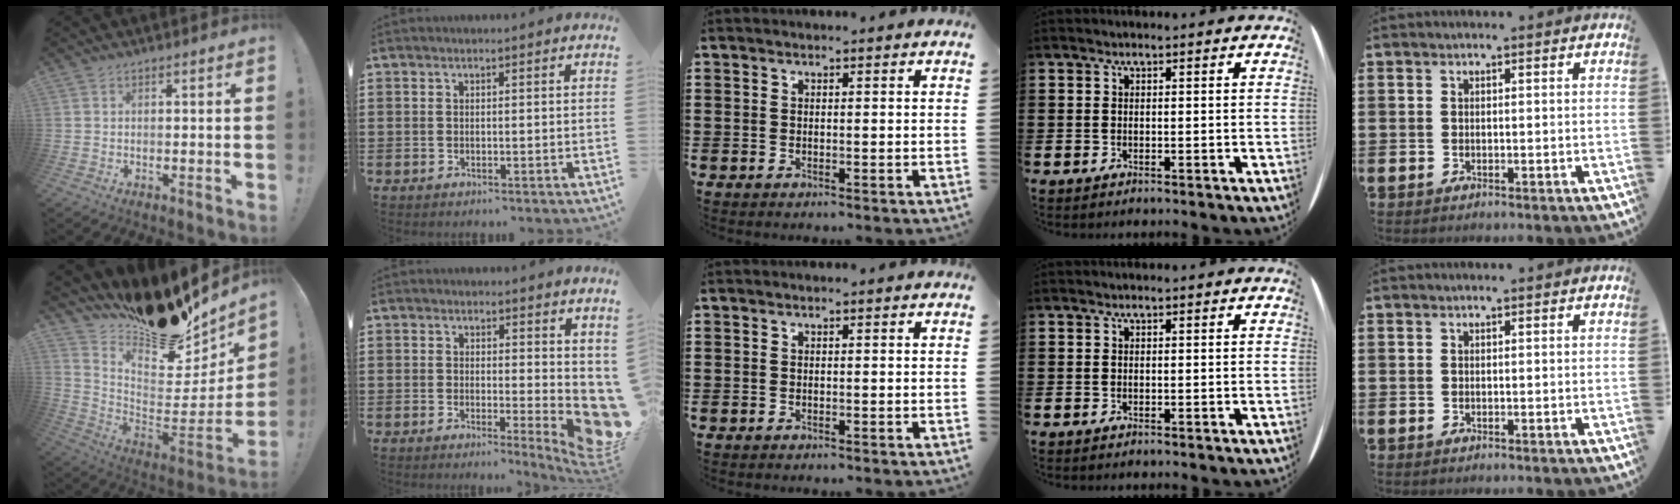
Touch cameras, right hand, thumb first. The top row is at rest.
{"thumb": {"total": 17.1, "force": [14.3, 5.9, 7.2], "torque": [-0.091, -0.133, 0.241]}, "index": {"total": 4.5, "force": [0.6, 2.7, 3.6], "torque": [-0.036, -0.019, 0.013]}}